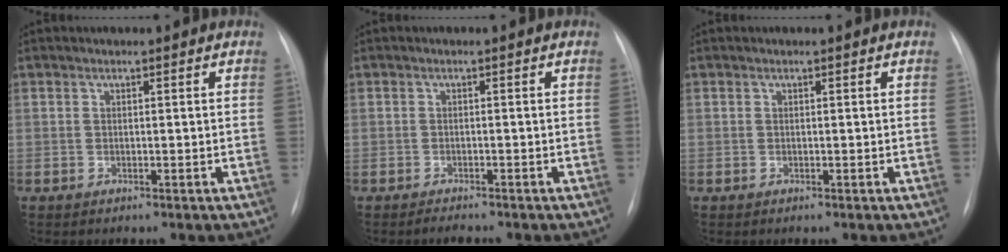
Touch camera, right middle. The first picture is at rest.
{"total": 1.4, "force": [-1.3, 0.3, 0.4], "torque": [-0.014, -0.005, -0.017]}
{"total": 0.0}